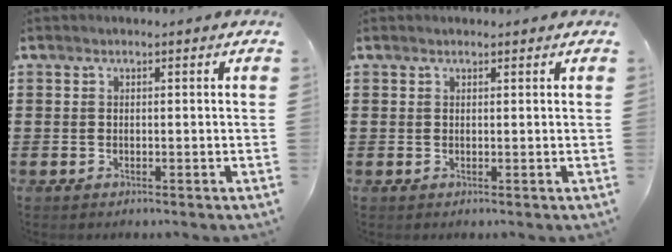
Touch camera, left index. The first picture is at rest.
{"total": 0.6, "force": [0.5, 0.2, 0.3], "torque": [-0.006, 0.001, 0.011]}